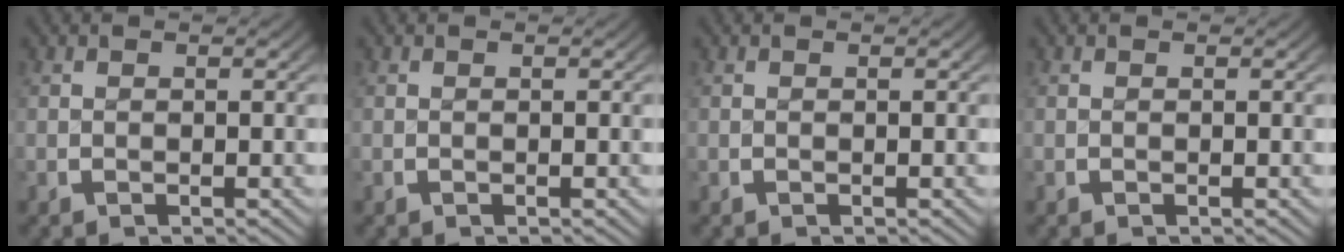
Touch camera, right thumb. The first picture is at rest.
{"total": 0.0}
{"total": 0.0}
{"total": 0.0}